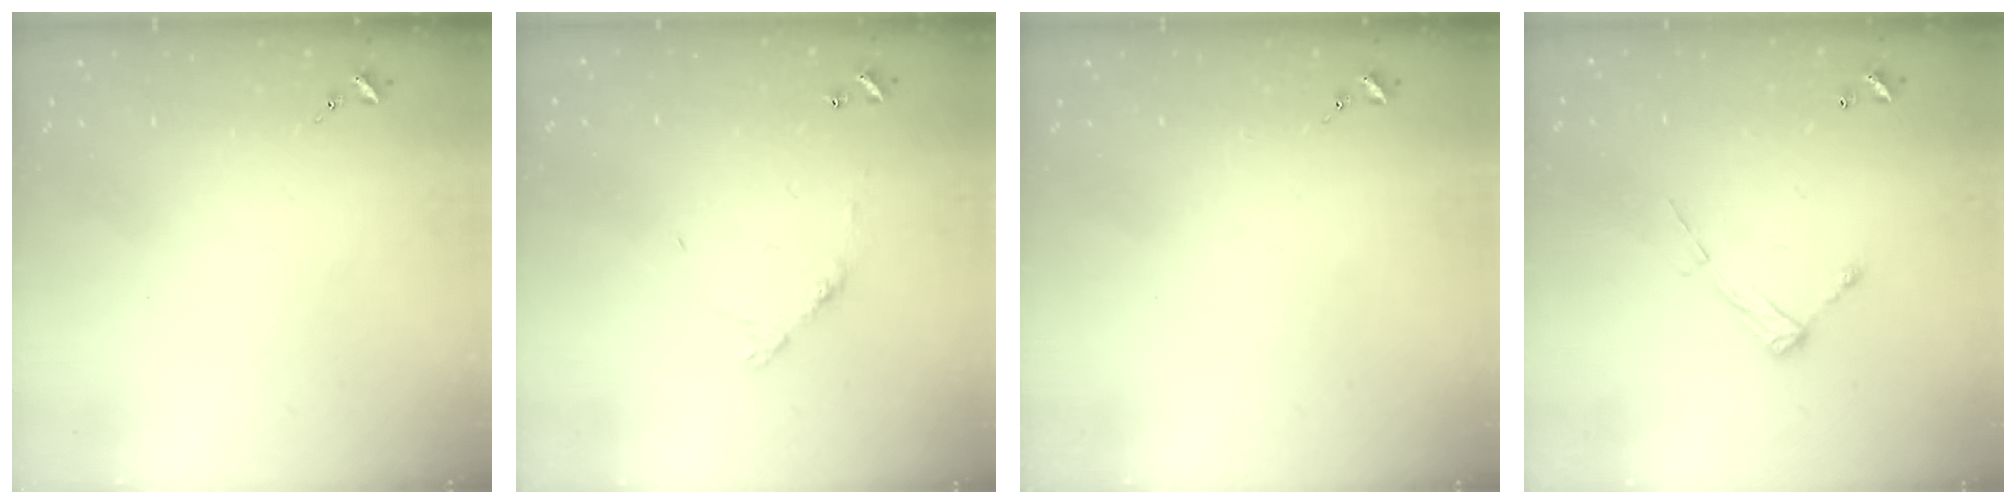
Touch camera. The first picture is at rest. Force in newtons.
{"total": 6.2, "press": 6.2, "slide": 0.4}
{"total": 0.0}
{"total": 8.2, "press": 8.2, "slide": 0.5}